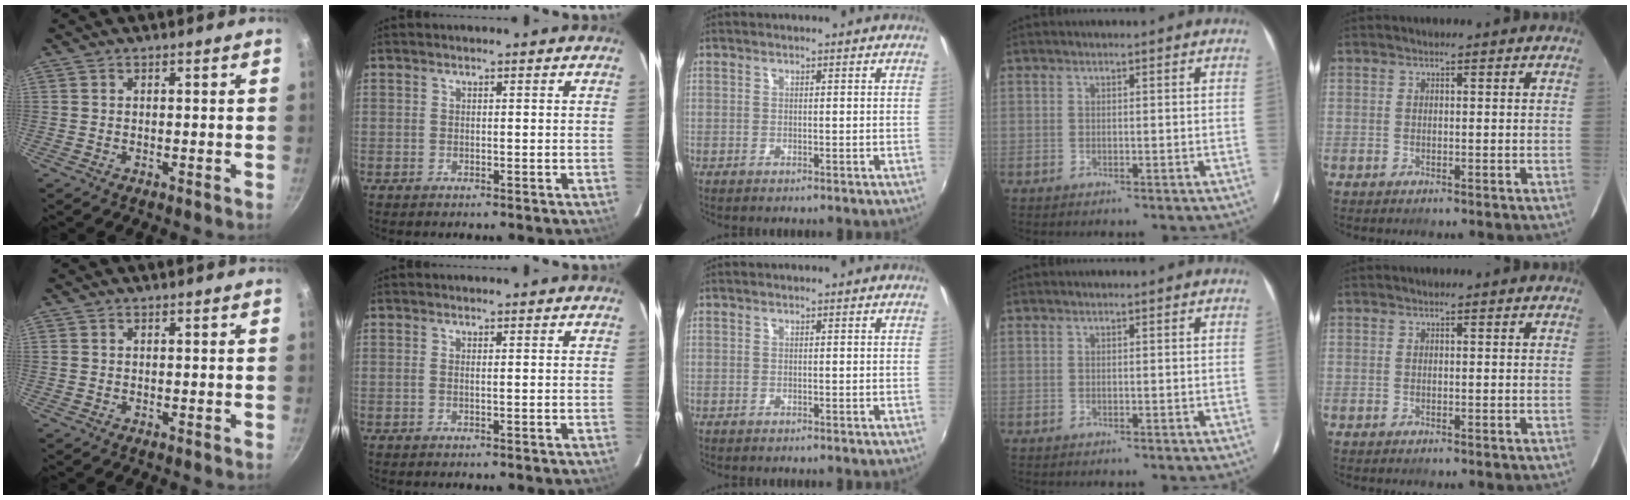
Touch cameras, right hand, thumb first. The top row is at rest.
{"thumb": {"total": 0.6, "force": [0.1, 0.5, 0.2], "torque": [-0.004, 0.003, 0.002]}, "index": {"total": 0.6, "force": [0.1, -0.2, 0.5], "torque": [-0.011, 0.000, -0.001]}}